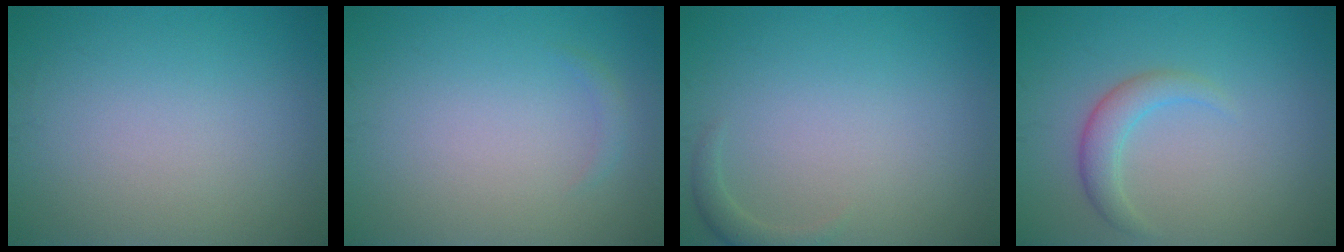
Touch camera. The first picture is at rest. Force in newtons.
{"total": 0.7, "press": 0.7, "slide": 0.1}
{"total": 1.2, "press": 1.2, "slide": 0.2}
{"total": 2.4, "press": 2.4, "slide": 0.2}